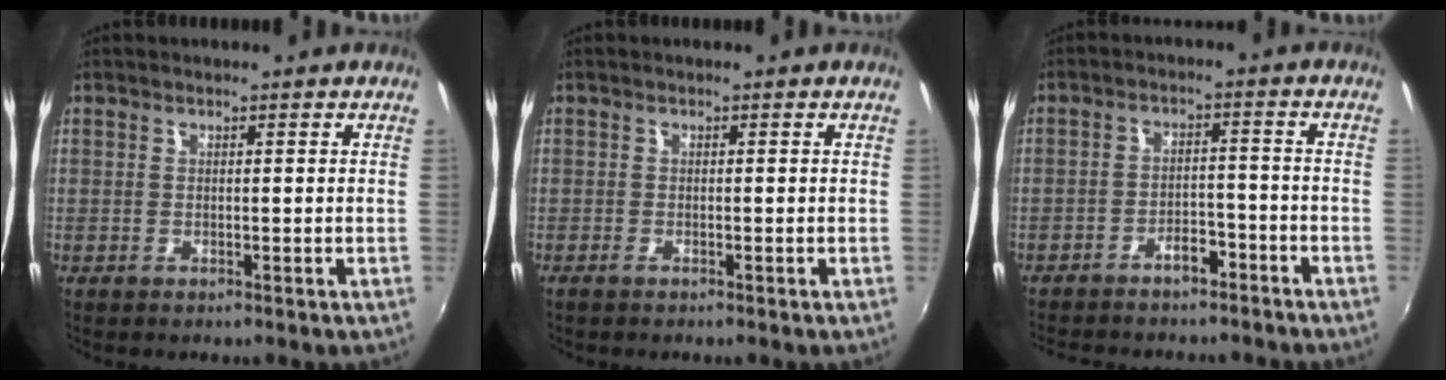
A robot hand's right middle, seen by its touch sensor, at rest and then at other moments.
{"total": 0.9, "force": [-0.8, 0.1, 0.5], "torque": [-0.012, -0.003, -0.016]}
{"total": 9.4, "force": [-8.0, 3.6, 3.6], "torque": [-0.081, 0.014, -0.106]}